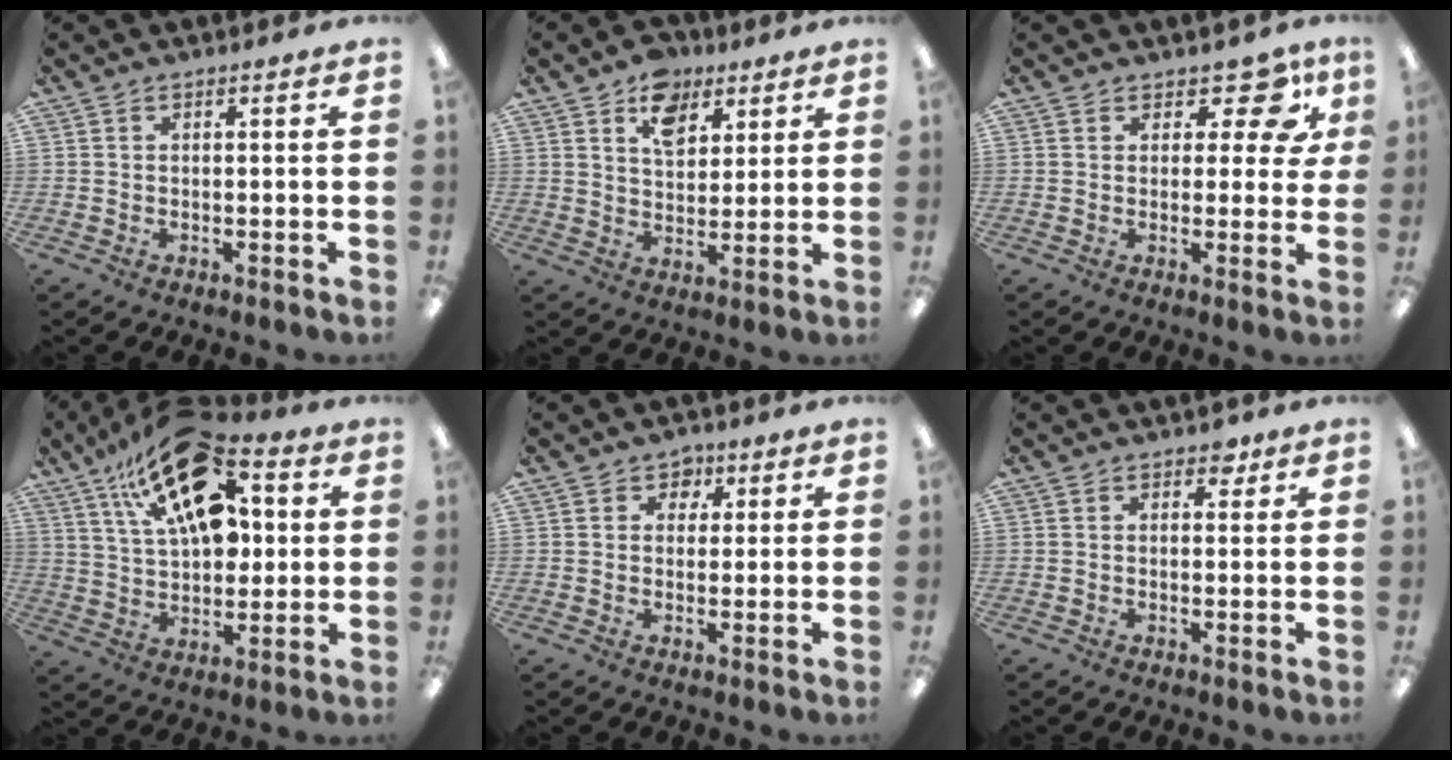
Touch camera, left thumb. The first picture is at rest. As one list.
[{"total": 9.5, "force": [5.6, 6.3, 4.3], "torque": [-0.057, -0.017, 0.100]}, {"total": 7.0, "force": [4.1, 4.2, 3.9], "torque": [-0.052, -0.022, 0.071]}, {"total": 21.7, "force": [10.9, 11.1, 15.1], "torque": [-0.250, -0.048, 0.188]}, {"total": 3.4, "force": [1.6, 2.9, 0.8], "torque": [0.000, -0.003, 0.024]}, {"total": 2.4, "force": [1.6, 1.5, 1.0], "torque": [0.003, -0.006, 0.025]}]